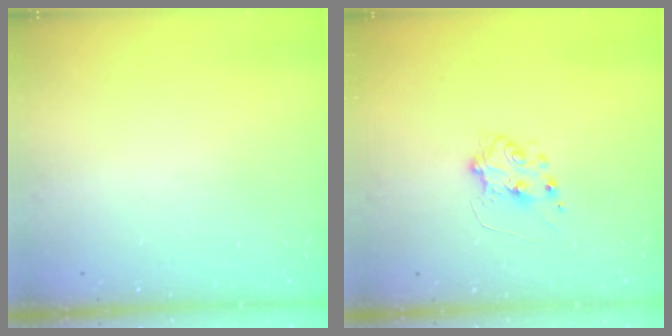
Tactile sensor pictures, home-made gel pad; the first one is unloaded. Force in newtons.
{"total": 5.9, "press": 5.9, "slide": 0.9}